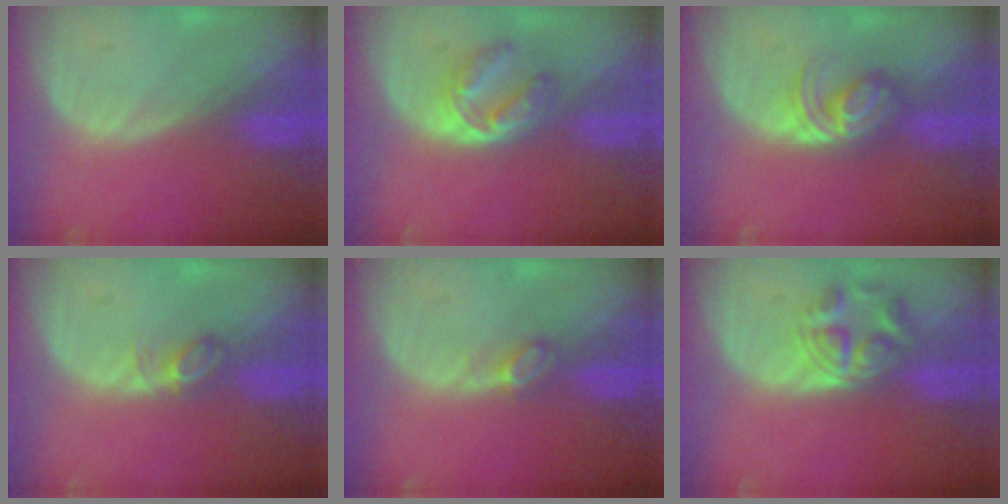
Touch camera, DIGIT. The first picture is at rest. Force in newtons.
{"total": 5.6, "press": 4.9, "slide": 2.6}
{"total": 5.9, "press": 5.2, "slide": 2.9}
{"total": 2.4, "press": 2.4, "slide": 0.4}
{"total": 2.0, "press": 1.9, "slide": 0.2}
{"total": 5.7, "press": 5.1, "slide": 2.4}